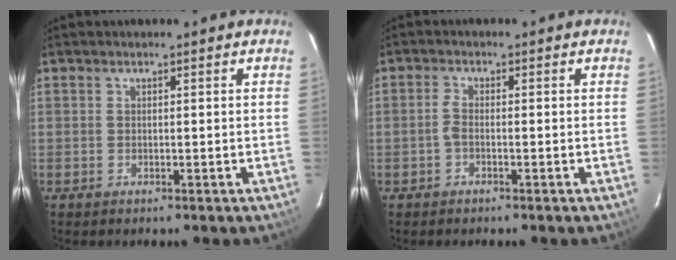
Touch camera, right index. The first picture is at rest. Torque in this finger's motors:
{"motor_torque": [0.53, 0.07, 0.14, 0.05]}